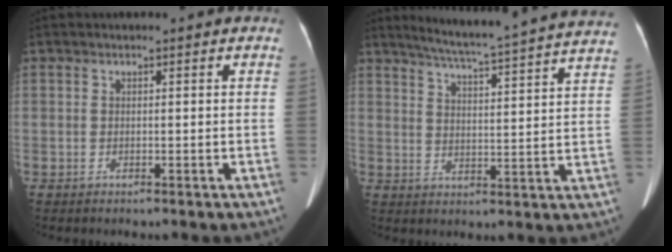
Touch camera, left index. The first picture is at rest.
{"total": 22.2, "force": [20.4, -0.6, 8.9], "torque": [-0.141, -0.037, 0.256]}